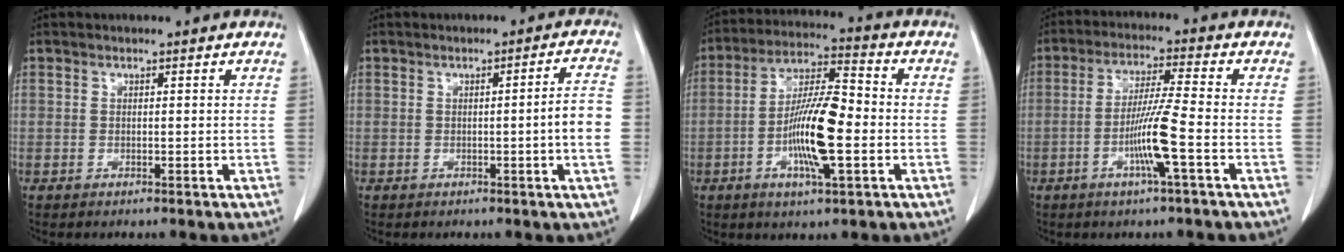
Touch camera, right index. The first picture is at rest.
{"total": 5.2, "force": [-0.9, -0.6, 5.1], "torque": [-0.066, 0.003, -0.015]}
{"total": 12.3, "force": [-2.8, 2.1, 11.8], "torque": [-0.220, 0.003, -0.052]}
{"total": 8.0, "force": [-2.7, -0.8, 7.5], "torque": [-0.143, -0.004, -0.051]}